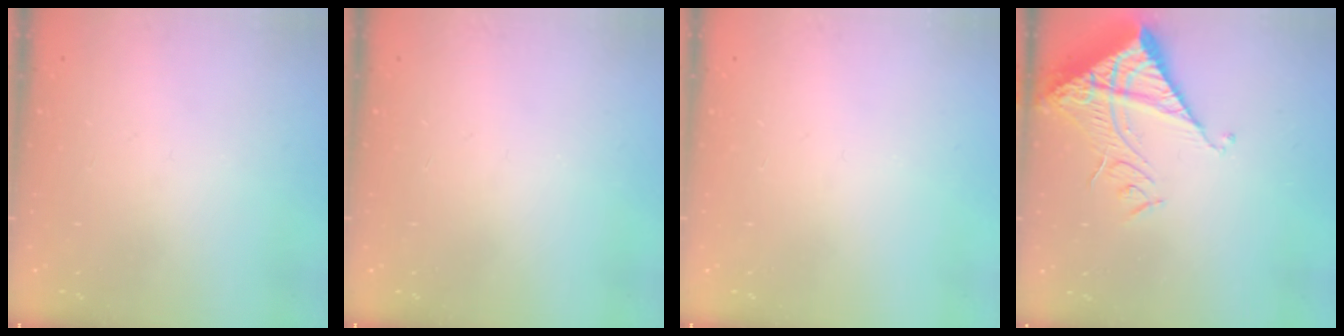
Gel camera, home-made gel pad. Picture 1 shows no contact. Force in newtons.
{"total": 0.0}
{"total": 0.0}
{"total": 13.1, "press": 13.0, "slide": 1.7}